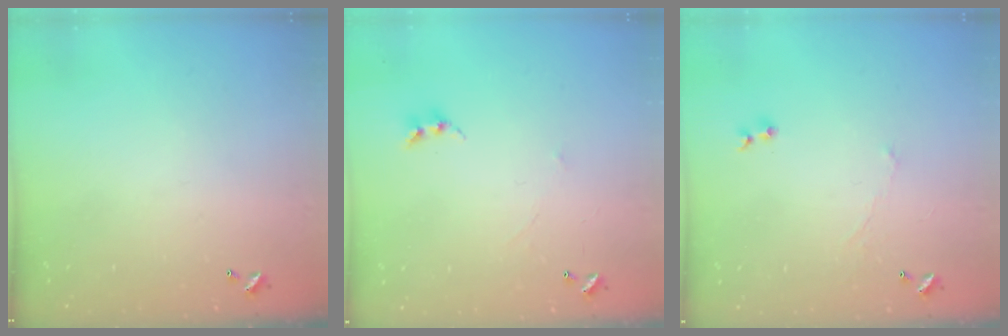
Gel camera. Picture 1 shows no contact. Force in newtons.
{"total": 1.0, "press": 0.9, "slide": 0.4}
{"total": 0.8, "press": 0.4, "slide": 0.7}